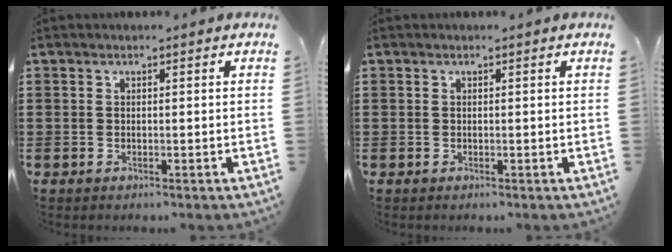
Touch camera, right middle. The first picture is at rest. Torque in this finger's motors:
{"motor_torque": [0.00, 0.00, 0.00, -0.01]}